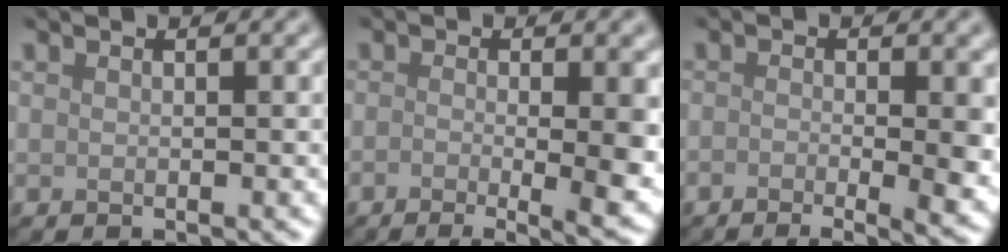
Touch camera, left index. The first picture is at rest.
{"total": 7.6, "force": [-1.6, 2.5, 7.0], "torque": [-0.083, -0.007, -0.023]}
{"total": 6.2, "force": [-1.7, 2.2, 5.5], "torque": [-0.072, -0.012, -0.020]}